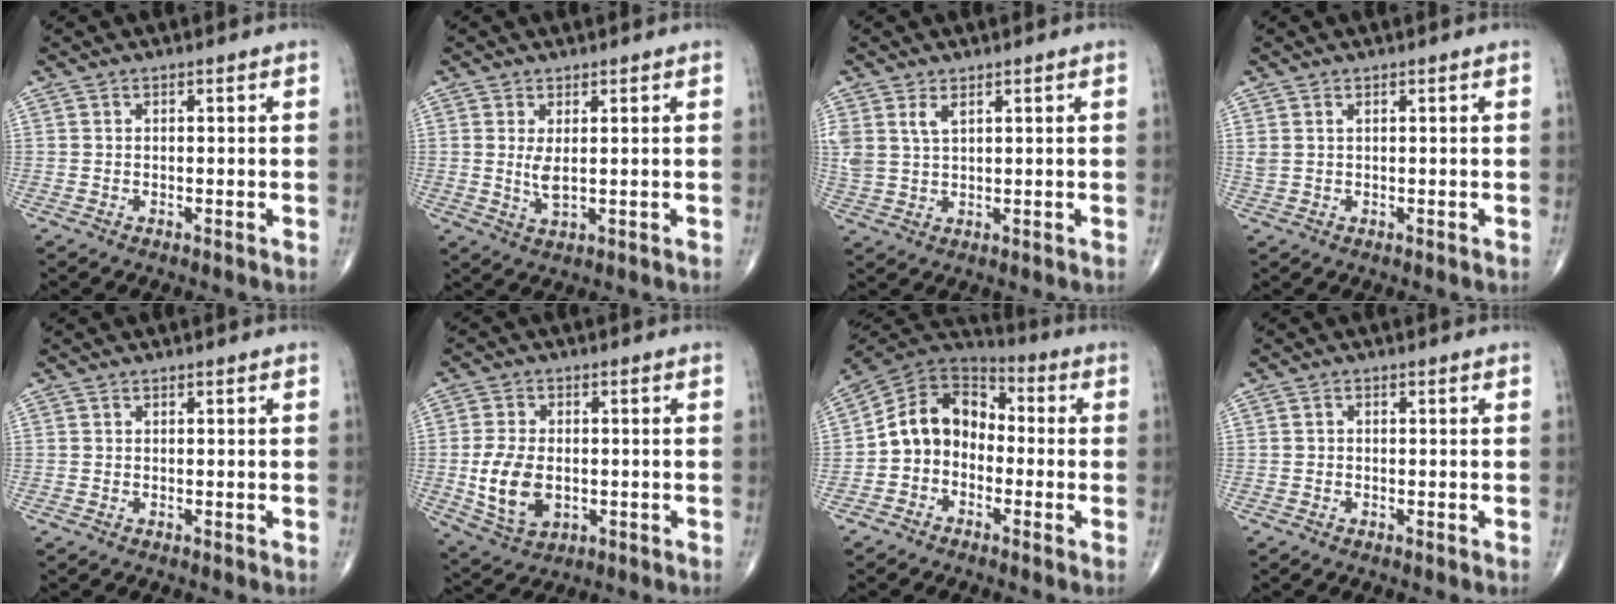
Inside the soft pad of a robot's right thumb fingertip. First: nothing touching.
{"total": 3.2, "force": [0.5, 1.1, 2.9], "torque": [-0.060, -0.013, 0.017]}
{"total": 4.3, "force": [2.2, 2.1, 3.0], "torque": [-0.066, -0.004, 0.054]}
{"total": 1.3, "force": [0.7, 0.6, 0.9], "torque": [-0.025, 0.009, 0.021]}
{"total": 0.0}
{"total": 10.0, "force": [-1.2, 6.4, 7.5], "torque": [-0.137, -0.003, -0.012]}
{"total": 11.4, "force": [-1.9, 9.0, 6.7], "torque": [-0.093, 0.053, -0.052]}
{"total": 0.6, "force": [-0.2, 0.5, 0.2], "torque": [-0.001, 0.002, -0.009]}